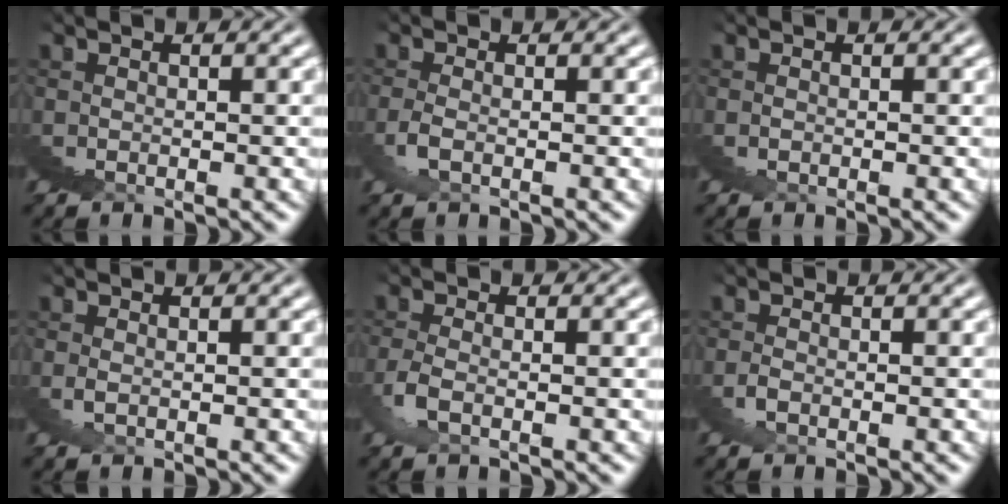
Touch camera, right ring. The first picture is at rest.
{"total": 3.6, "force": [-1.7, -2.1, -2.3], "torque": [0.043, 0.001, -0.029]}
{"total": 0.7, "force": [-0.2, -0.3, -0.7], "torque": [0.010, 0.000, -0.003]}
{"total": 1.5, "force": [-0.6, -1.2, -0.7], "torque": [0.032, 0.002, -0.013]}
{"total": 3.9, "force": [-1.8, -2.0, -2.8], "torque": [0.044, 0.000, -0.031]}
{"total": 2.5, "force": [-1.4, -1.0, -1.8], "torque": [0.038, 0.007, -0.030]}